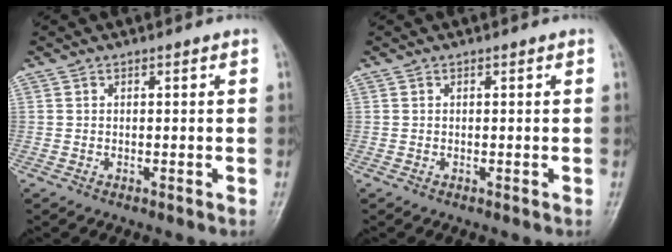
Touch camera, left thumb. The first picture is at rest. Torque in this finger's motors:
{"motor_torque": [-0.05, 0.13, -0.03, -0.09, 0.00]}